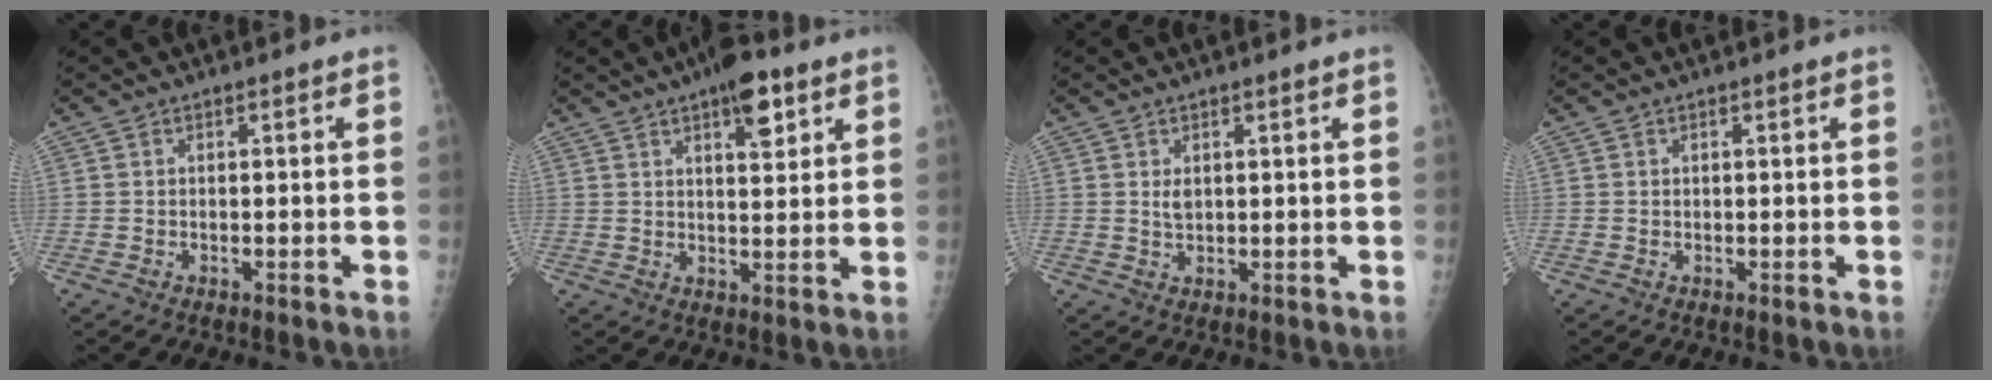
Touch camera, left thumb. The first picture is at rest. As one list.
[{"total": 8.1, "force": [4.6, 3.1, 6.0], "torque": [-0.069, -0.018, 0.063]}, {"total": 1.8, "force": [0.8, 0.9, 1.3], "torque": [-0.020, -0.007, 0.018]}, {"total": 0.0}]